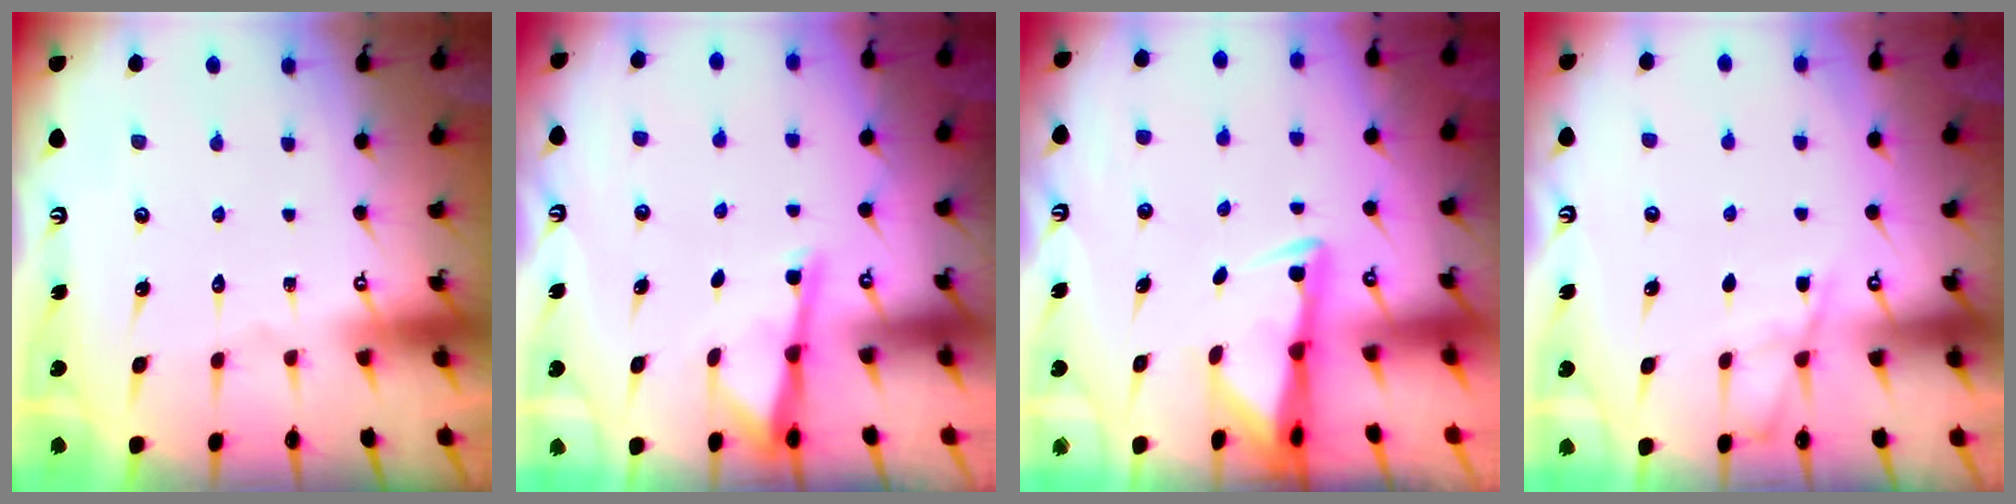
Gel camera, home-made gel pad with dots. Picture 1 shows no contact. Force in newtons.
{"total": 2.8, "press": 2.8, "slide": 0.5}
{"total": 3.2, "press": 3.1, "slide": 0.5}
{"total": 3.8, "press": 3.7, "slide": 0.6}